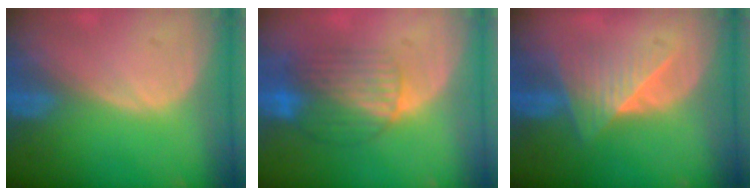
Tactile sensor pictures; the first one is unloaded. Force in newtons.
{"total": 8.1, "press": 7.4, "slide": 3.2}
{"total": 6.5, "press": 6.3, "slide": 1.5}